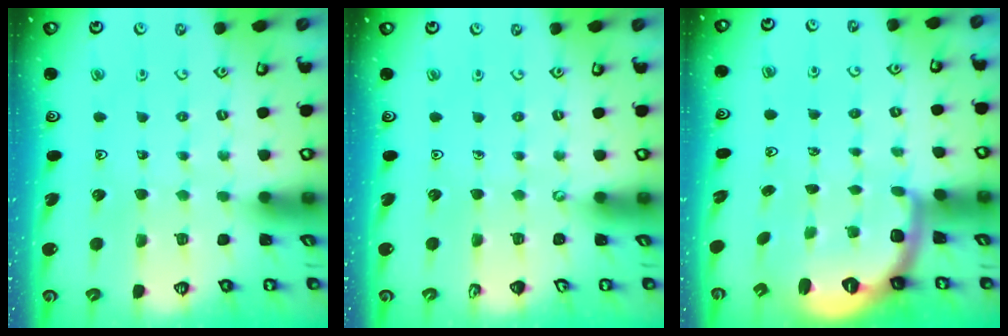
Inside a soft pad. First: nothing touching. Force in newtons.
{"total": 0.0}
{"total": 2.4, "press": 1.8, "slide": 1.6}